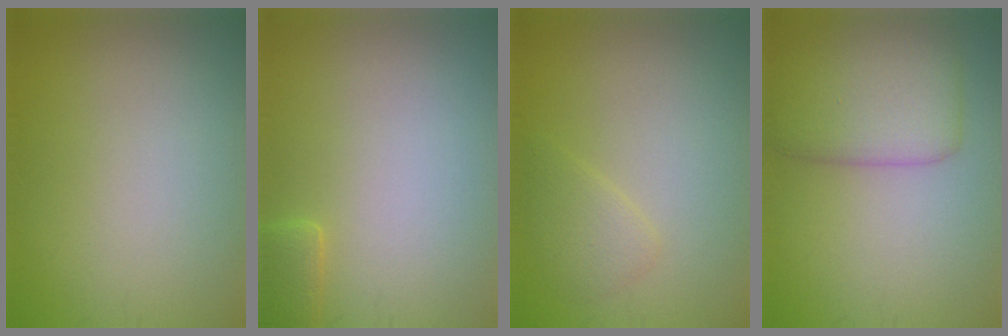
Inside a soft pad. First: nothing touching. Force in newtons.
{"total": 1.4, "press": 1.4, "slide": 0.1}
{"total": 1.7, "press": 1.7, "slide": 0.1}
{"total": 5.5, "press": 5.5, "slide": 0.1}